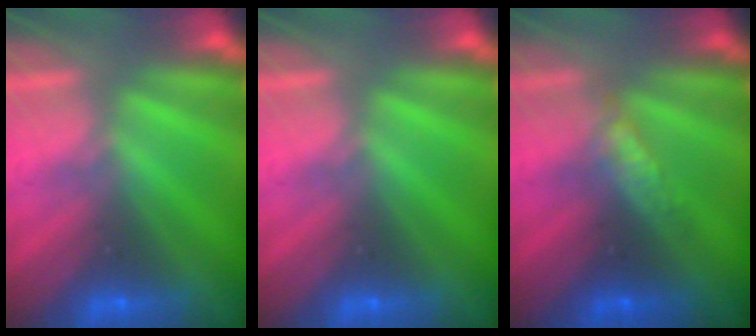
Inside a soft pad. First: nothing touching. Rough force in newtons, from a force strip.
{"total": 0.0}
{"total": 2.9}